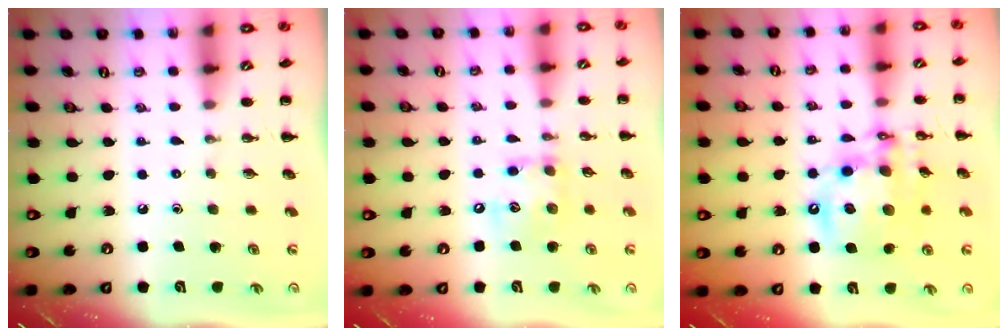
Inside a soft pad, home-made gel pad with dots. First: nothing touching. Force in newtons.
{"total": 10.8, "press": 10.7, "slide": 1.6}
{"total": 16.3, "press": 16.0, "slide": 3.4}